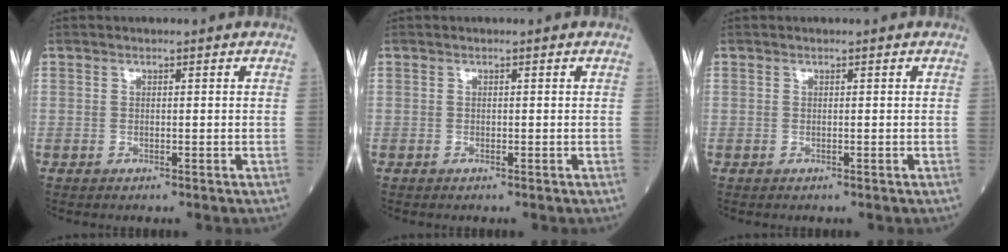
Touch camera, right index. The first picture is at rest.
{"total": 0.0}
{"total": 0.0}